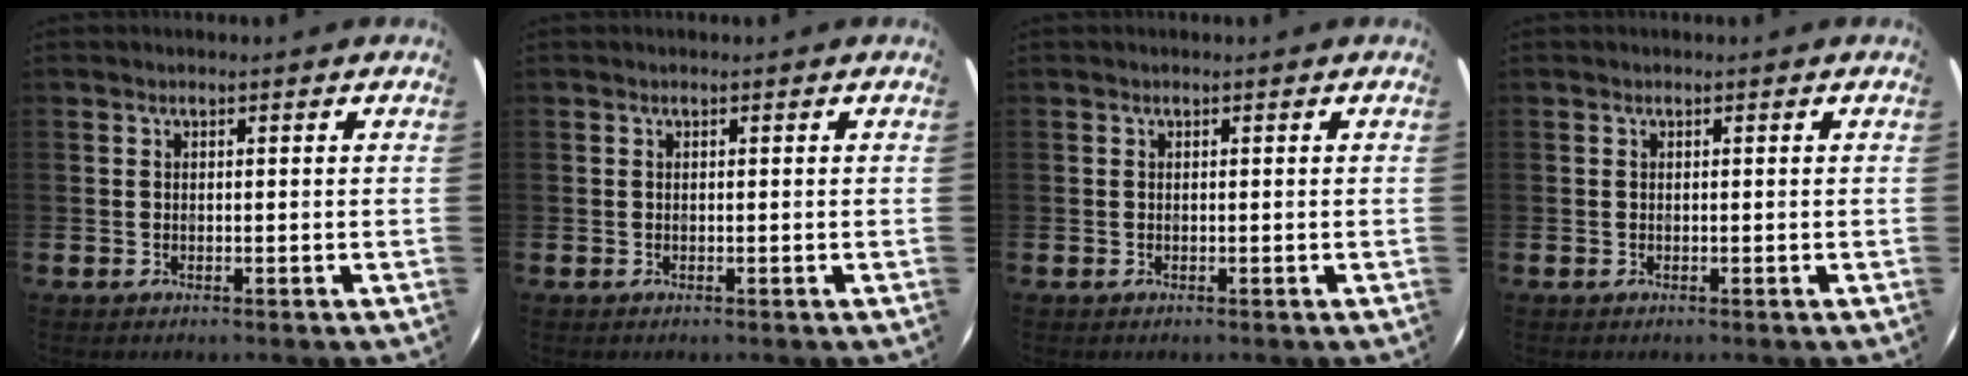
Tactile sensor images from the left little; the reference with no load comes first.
{"total": 0.0}
{"total": 0.0}
{"total": 0.0}